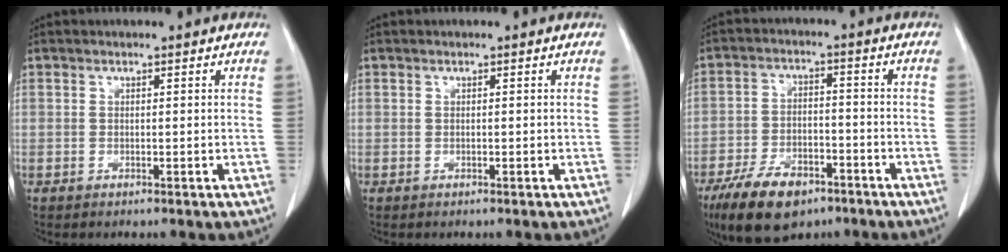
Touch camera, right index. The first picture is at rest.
{"total": 0.0}
{"total": 11.7, "force": [-7.7, 5.5, 6.9], "torque": [-0.130, -0.005, -0.131]}